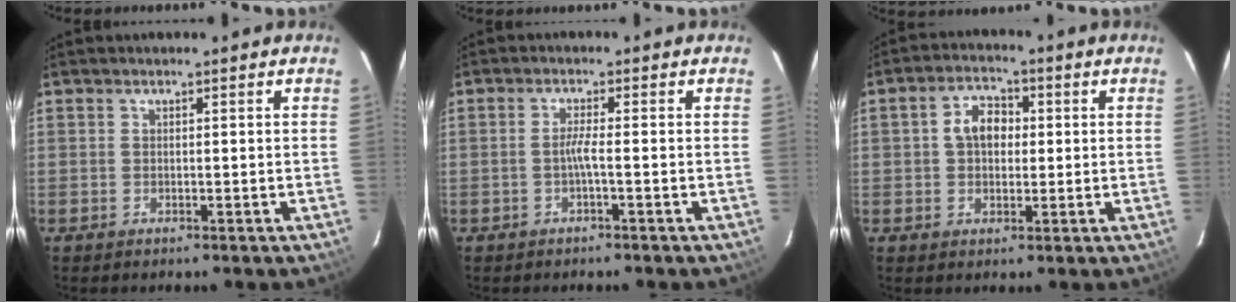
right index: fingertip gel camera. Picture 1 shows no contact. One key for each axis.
{"total": 1.9, "fx": -0.9, "fy": -0.5, "fz": 1.6, "tx": -0.034, "ty": 0.000, "tz": -0.017}
{"total": 5.9, "fx": 0.8, "fy": 4.2, "fz": 4.0, "tx": -0.072, "ty": 0.020, "tz": 0.014}